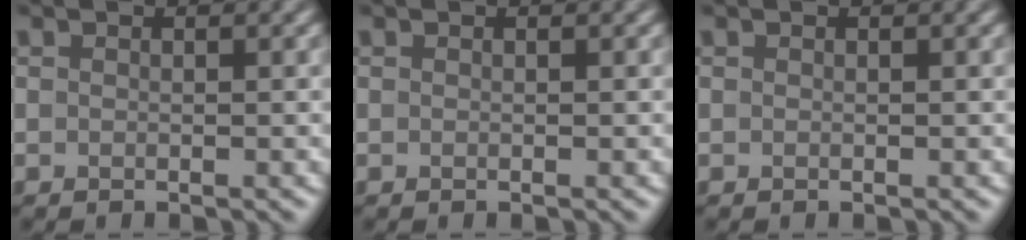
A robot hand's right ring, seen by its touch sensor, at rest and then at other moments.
{"total": 0.0}
{"total": 0.0}